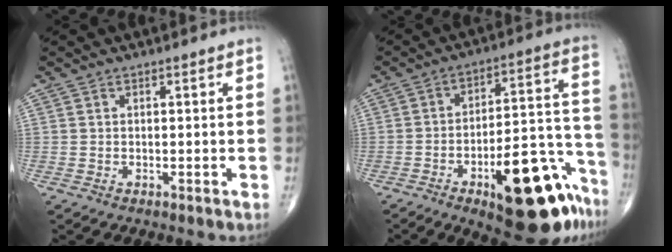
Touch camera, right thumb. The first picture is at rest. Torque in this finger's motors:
{"motor_torque": [3.63, 1.41, 1.21, -1.35, 0.17]}